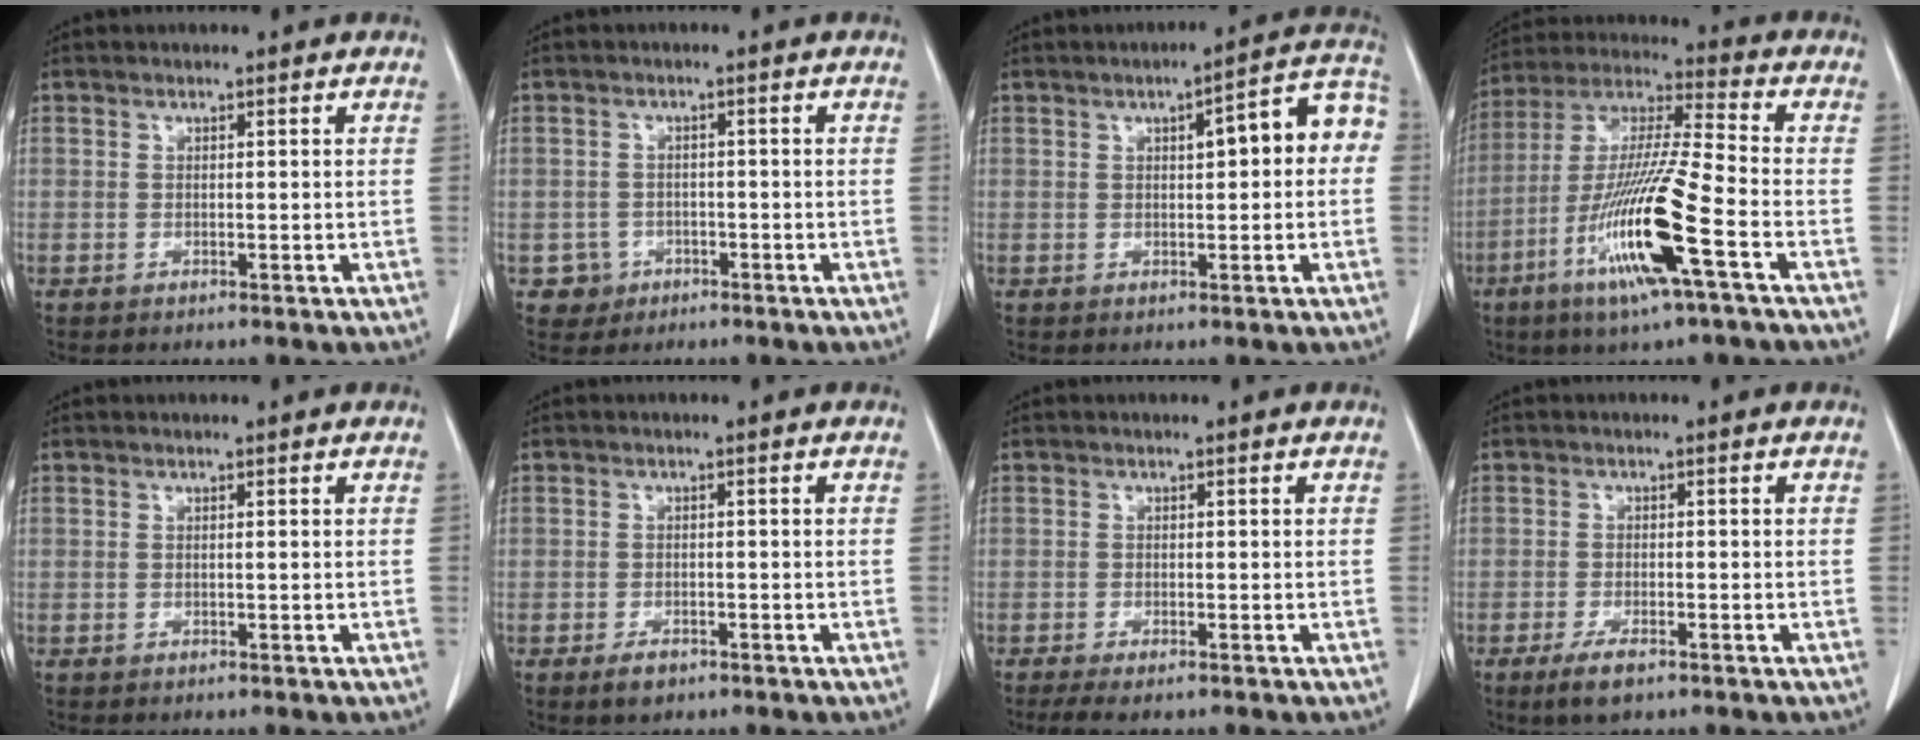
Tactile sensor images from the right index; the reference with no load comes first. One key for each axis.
{"total": 3.0, "fx": -1.3, "fy": 2.7, "fz": -0.1, "tx": 0.011, "ty": 0.014, "tz": -0.020}
{"total": 8.5, "fx": 1.3, "fy": 2.2, "fz": 8.1, "tx": -0.102, "ty": 0.036, "tz": 0.010}
{"total": 16.8, "fx": -6.7, "fy": 0.0, "fz": 15.4, "tx": -0.316, "ty": -0.020, "tz": -0.128}
{"total": 0.0}
{"total": 2.3, "fx": -1.6, "fy": 1.1, "fz": 1.3, "tx": -0.025, "ty": -0.001, "tz": -0.021}
{"total": 3.6, "fx": -2.8, "fy": 0.8, "fz": 2.2, "tx": -0.037, "ty": -0.011, "tz": -0.042}
{"total": 3.7, "fx": -2.4, "fy": 1.0, "fz": 2.7, "tx": -0.055, "ty": -0.005, "tz": -0.041}